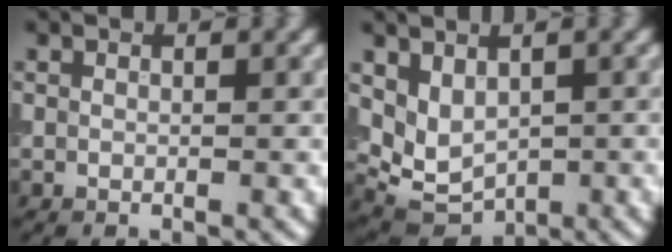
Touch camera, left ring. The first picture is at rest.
{"total": 3.8, "force": [1.0, 2.7, 2.5], "torque": [-0.044, -0.012, 0.027]}